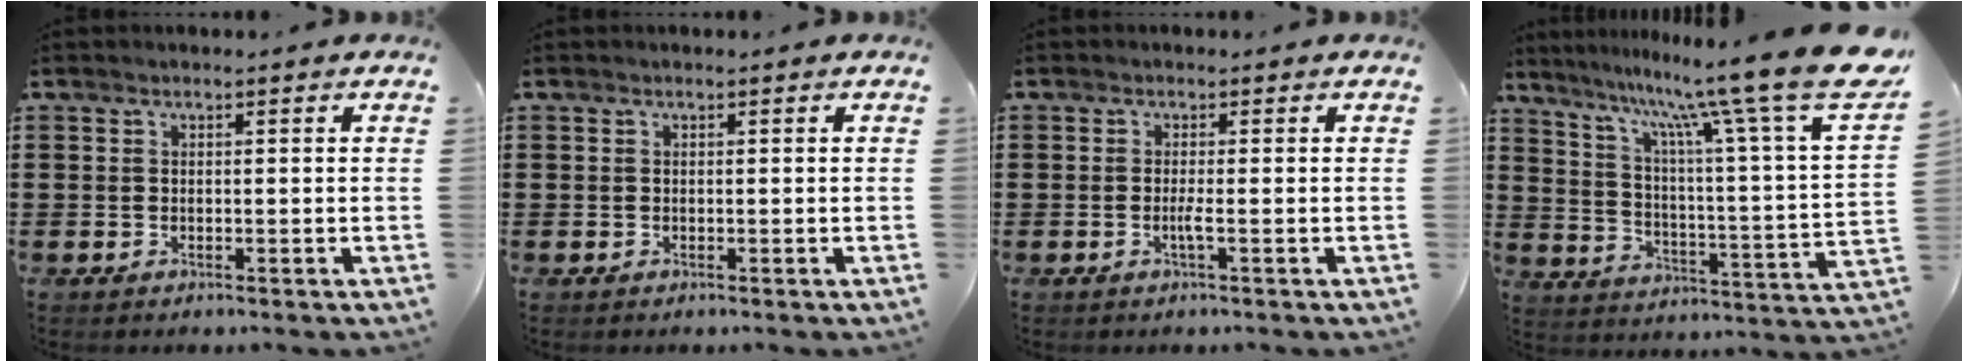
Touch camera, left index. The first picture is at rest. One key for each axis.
{"total": 0.0}
{"total": 1.8, "fx": -0.5, "fy": -0.3, "fz": 1.8, "tx": -0.038, "ty": -0.007, "tz": -0.012}
{"total": 14.7, "fx": 11.6, "fy": -0.8, "fz": 9.0, "tx": -0.187, "ty": -0.079, "tz": 0.182}